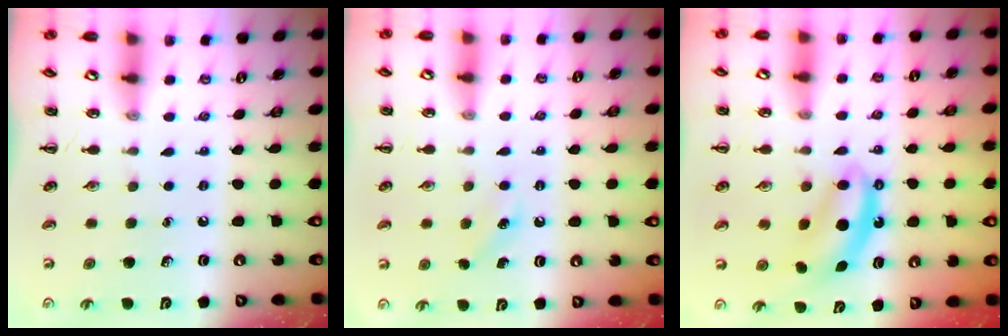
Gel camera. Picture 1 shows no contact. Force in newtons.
{"total": 4.7, "press": 4.5, "slide": 1.1}
{"total": 7.6, "press": 7.5, "slide": 1.2}